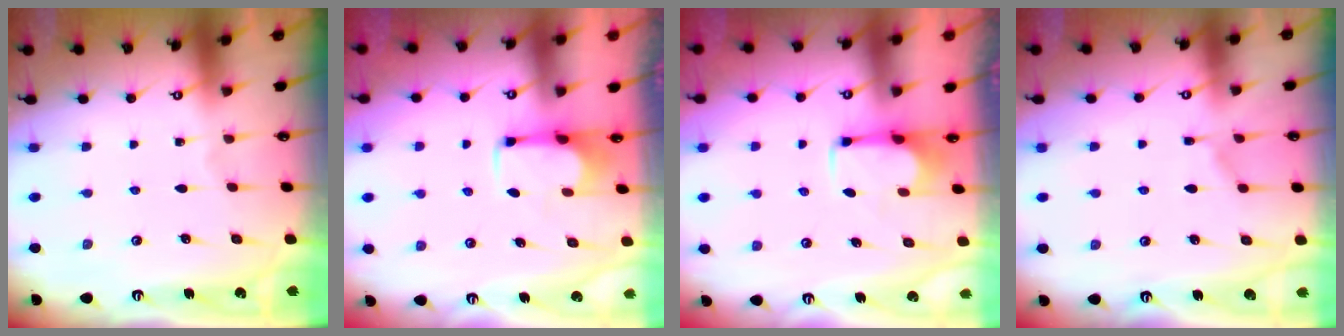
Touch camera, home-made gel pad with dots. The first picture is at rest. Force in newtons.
{"total": 2.8, "press": 2.6, "slide": 1.0}
{"total": 2.6, "press": 2.5, "slide": 0.8}
{"total": 4.9, "press": 4.8, "slide": 0.6}